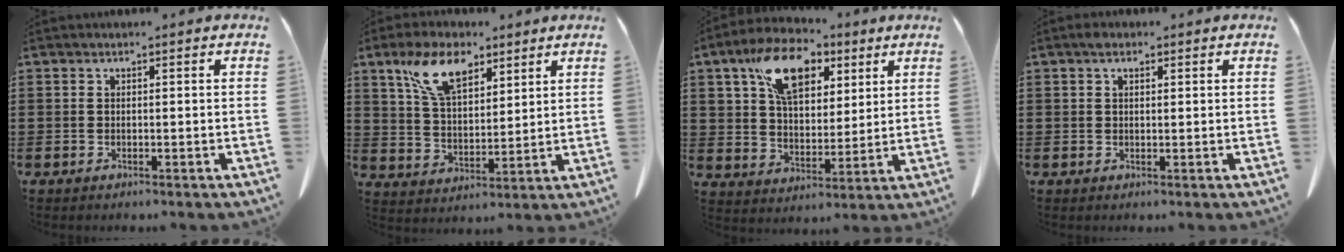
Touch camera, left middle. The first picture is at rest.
{"total": 10.2, "force": [6.4, 4.8, 6.4], "torque": [-0.144, 0.006, 0.119]}
{"total": 12.2, "force": [6.9, 6.9, 7.4], "torque": [-0.144, 0.002, 0.126]}
{"total": 1.9, "force": [1.1, 1.0, 1.3], "torque": [-0.020, 0.002, 0.017]}